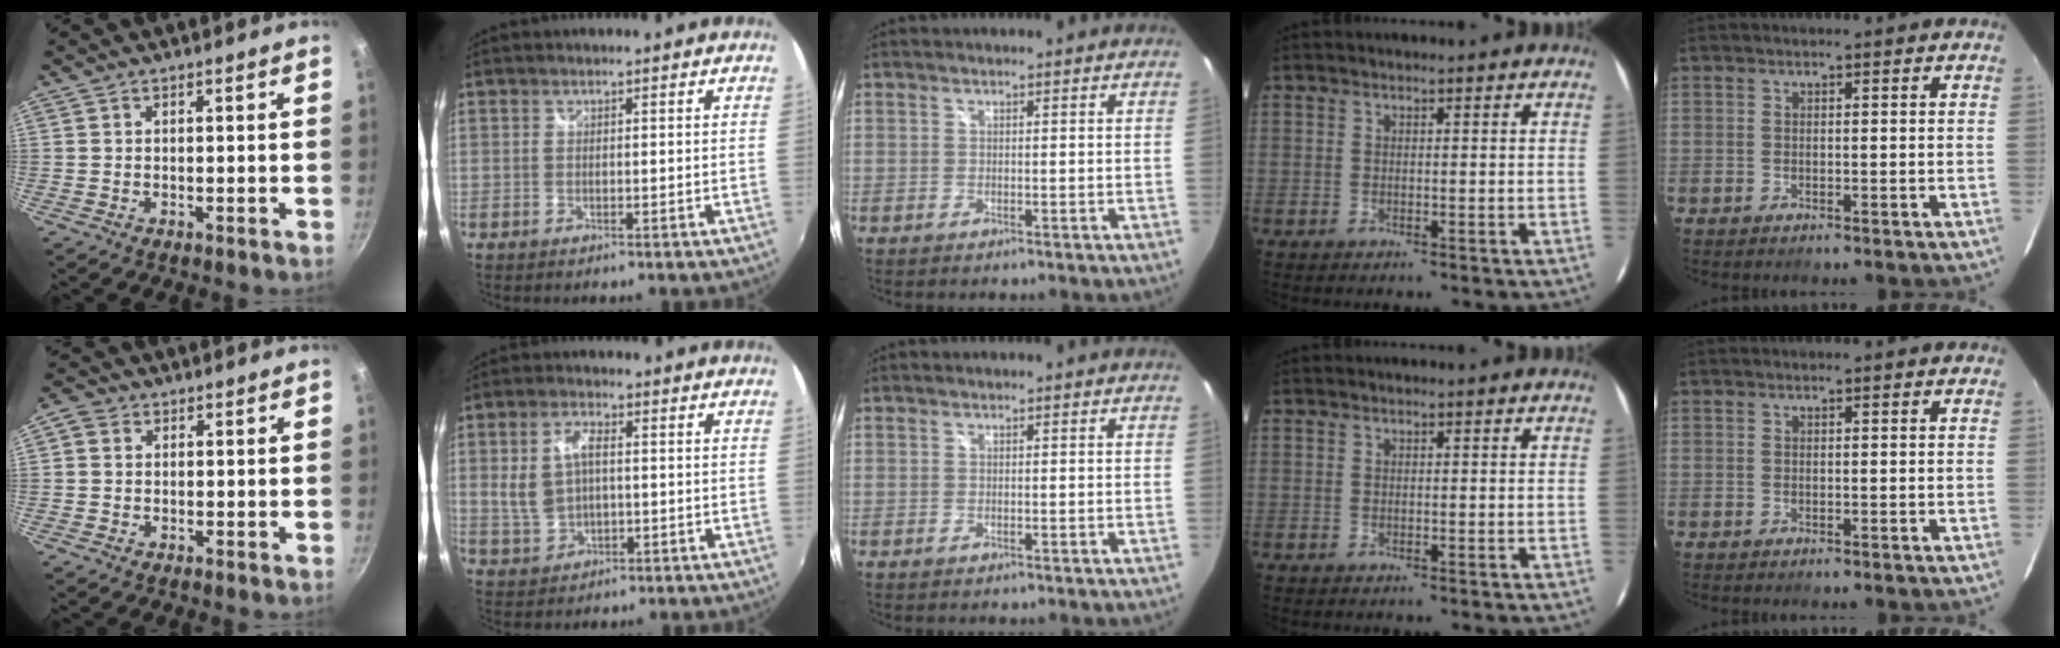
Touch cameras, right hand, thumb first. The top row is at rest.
{"thumb": {"total": 2.5, "force": [0.4, 2.2, 1.0], "torque": [-0.014, 0.005, 0.000]}, "index": {"total": 7.4, "force": [0.6, 4.6, 5.7], "torque": [-0.121, 0.009, 0.020]}}